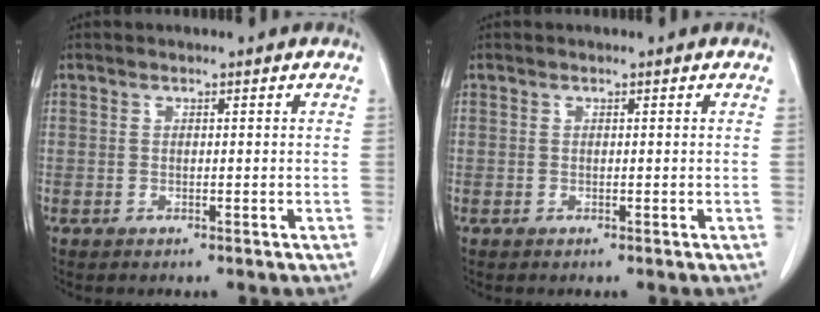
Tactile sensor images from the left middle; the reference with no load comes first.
{"total": 0.0}